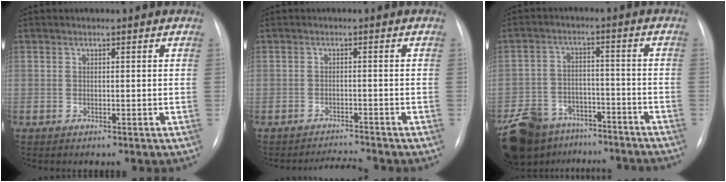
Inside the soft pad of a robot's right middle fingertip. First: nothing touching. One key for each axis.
{"total": 3.0, "fx": -2.8, "fy": -1.1, "fz": -0.2, "tx": -0.003, "ty": -0.012, "tz": -0.042}
{"total": 17.5, "fx": -13.9, "fy": 8.4, "fz": 6.5, "tx": -0.153, "ty": 0.006, "tz": -0.206}